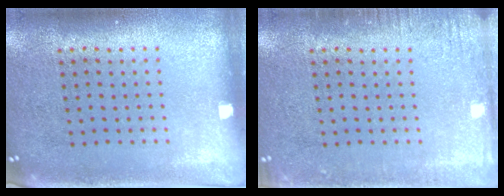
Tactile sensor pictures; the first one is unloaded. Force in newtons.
{"total": 1.8, "press": 1.8, "slide": 0.2}